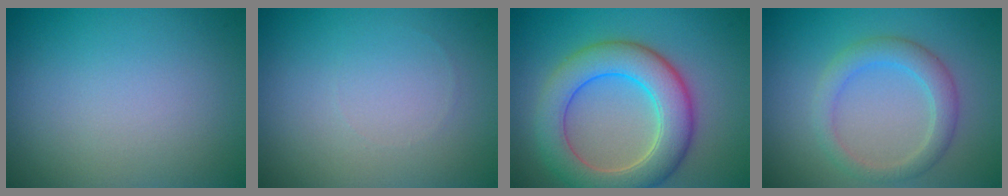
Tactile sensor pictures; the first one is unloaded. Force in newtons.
{"total": 0.0}
{"total": 7.1, "press": 7.1, "slide": 0.3}
{"total": 3.0, "press": 3.0, "slide": 0.0}